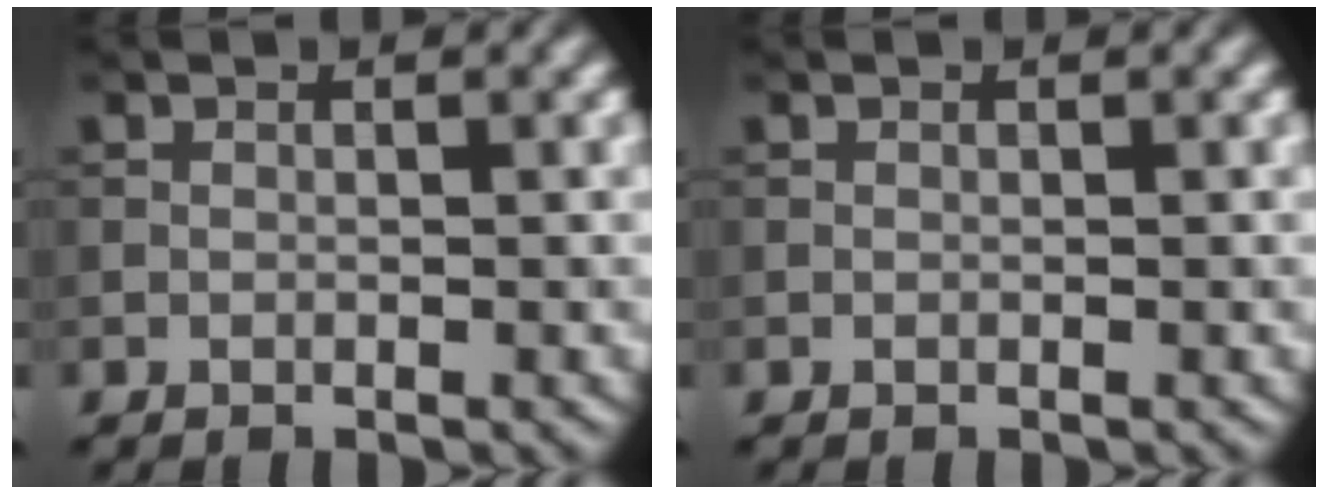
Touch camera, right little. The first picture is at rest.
{"total": 0.0}